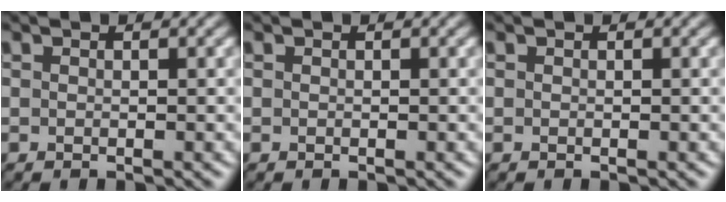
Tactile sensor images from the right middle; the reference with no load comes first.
{"total": 0.0}
{"total": 0.0}